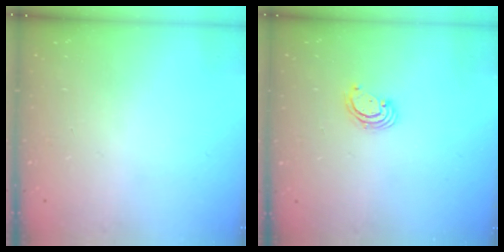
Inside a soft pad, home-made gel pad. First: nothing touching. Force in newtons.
{"total": 3.1, "press": 3.1, "slide": 0.3}